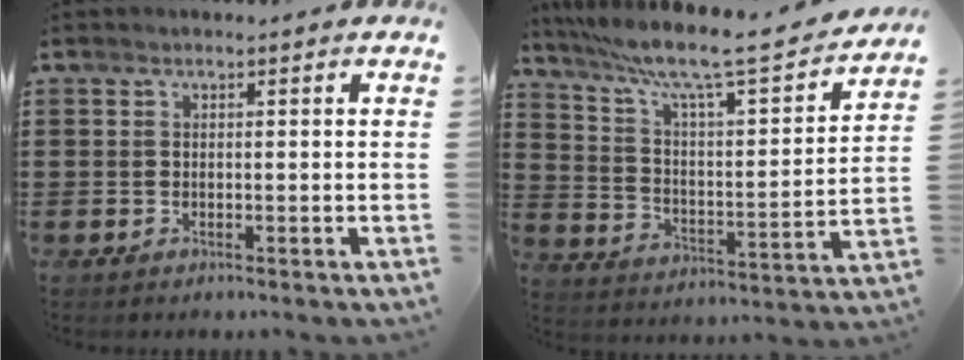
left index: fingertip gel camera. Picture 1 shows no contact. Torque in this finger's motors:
{"motor_torque": [2.14, 0.00, 0.34, 0.12]}